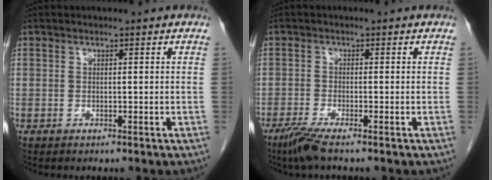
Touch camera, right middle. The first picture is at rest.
{"total": 3.5, "force": [-2.6, -0.1, 2.4], "torque": [-0.054, -0.011, -0.056]}